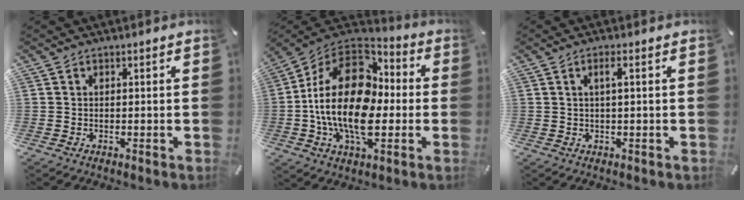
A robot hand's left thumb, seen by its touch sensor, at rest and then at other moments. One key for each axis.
{"total": 22.9, "fx": -1.9, "fy": 14.3, "fz": 17.8, "tx": -0.353, "ty": 0.012, "tz": -0.036}
{"total": 2.5, "fx": 0.6, "fy": 0.2, "fz": 2.4, "tx": -0.046, "ty": 0.001, "tz": 0.009}